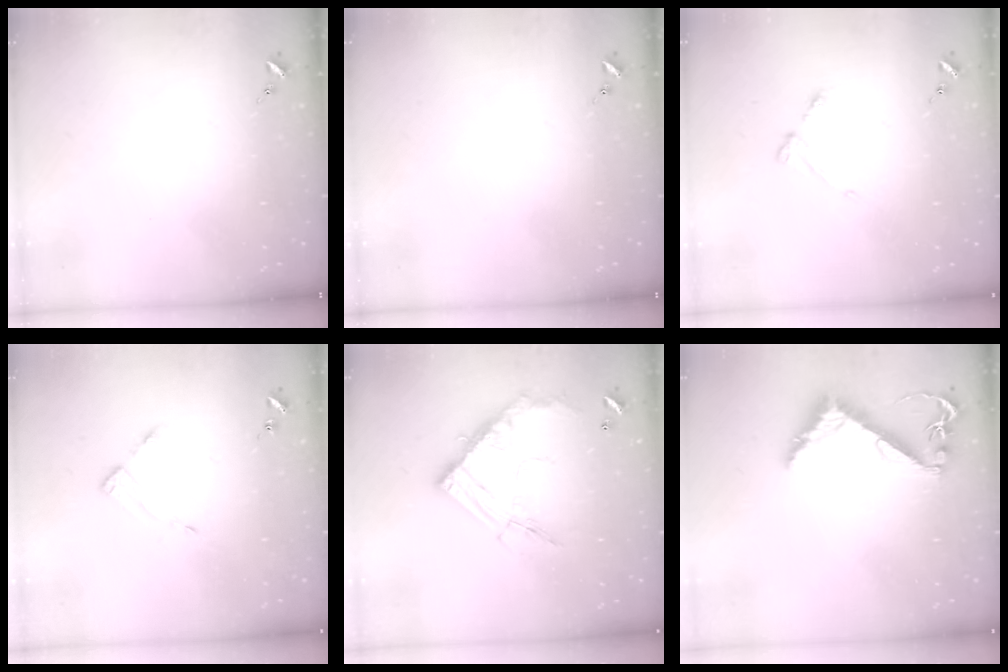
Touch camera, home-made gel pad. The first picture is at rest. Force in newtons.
{"total": 0.0}
{"total": 4.7, "press": 4.7, "slide": 0.7}
{"total": 3.4, "press": 3.4, "slide": 0.4}
{"total": 17.2, "press": 17.1, "slide": 1.4}
{"total": 7.9, "press": 7.9, "slide": 0.8}